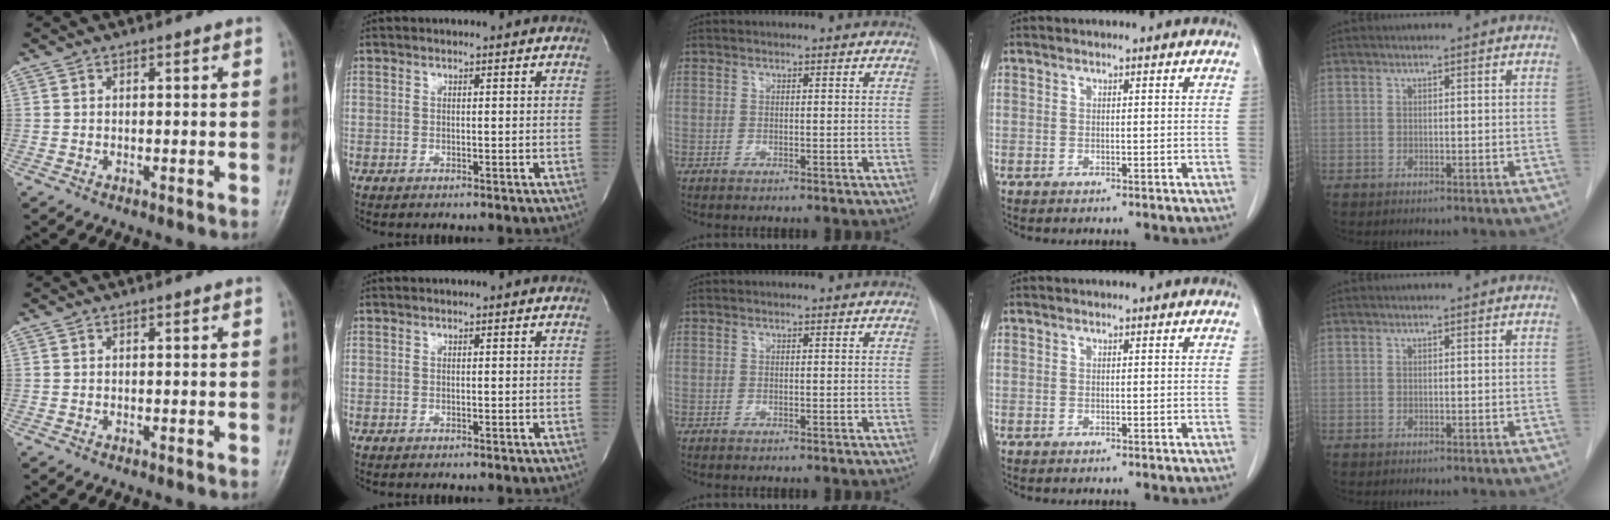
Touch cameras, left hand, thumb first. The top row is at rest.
{}